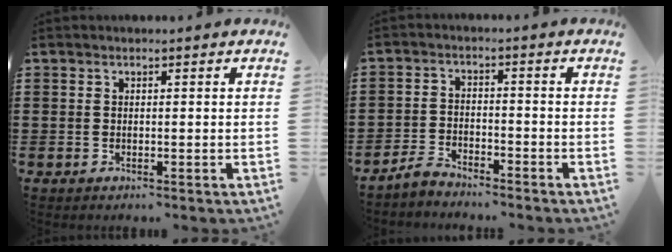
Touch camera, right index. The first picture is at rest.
{"total": 3.1, "force": [-3.0, 0.5, 0.4], "torque": [-0.020, 0.006, -0.066]}